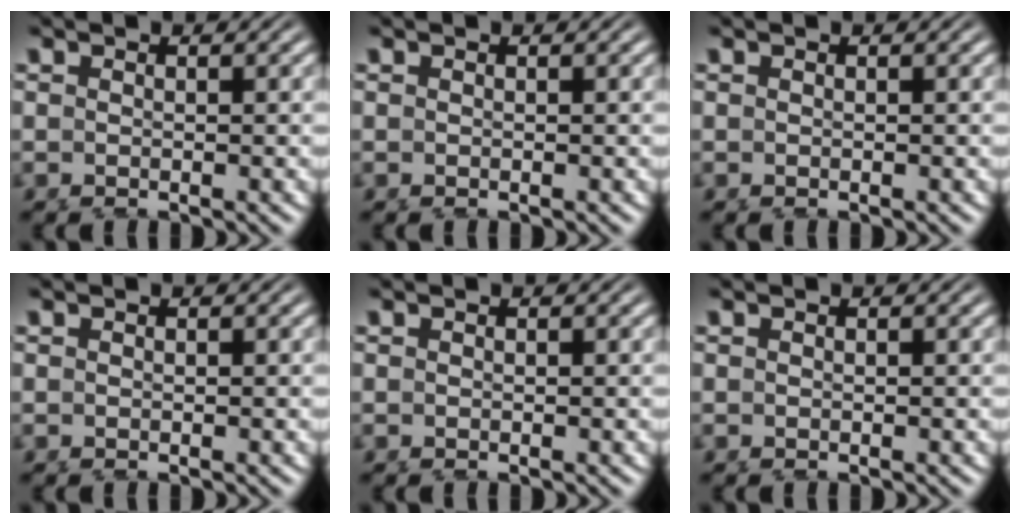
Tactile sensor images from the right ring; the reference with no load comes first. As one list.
[{"total": 0.0}, {"total": 0.0}, {"total": 0.0}, {"total": 0.0}, {"total": 0.0}]